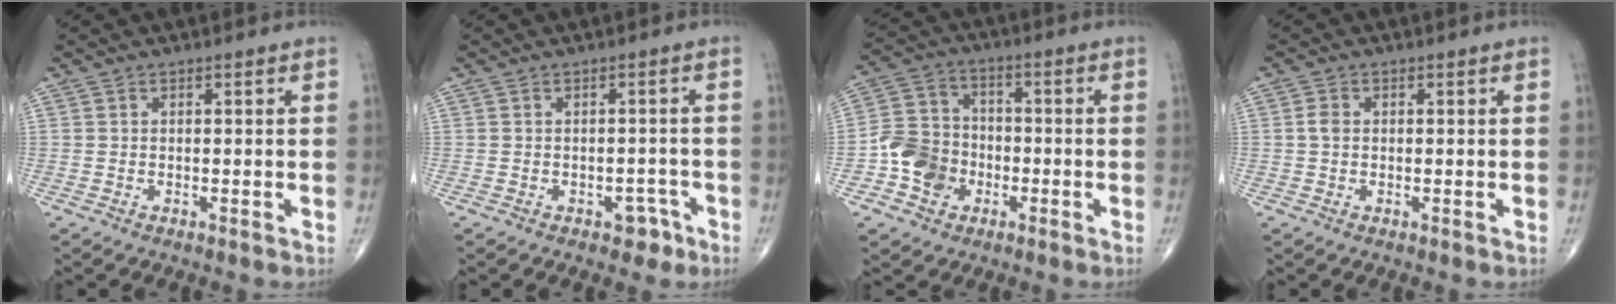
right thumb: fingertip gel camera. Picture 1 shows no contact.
{"total": 2.8, "force": [-1.7, 1.9, 1.3], "torque": [0.003, 0.015, -0.019]}
{"total": 9.5, "force": [-3.2, 8.0, 4.0], "torque": [-0.048, 0.026, -0.066]}
{"total": 1.7, "force": [0.1, 1.3, 1.1], "torque": [-0.021, 0.002, -0.001]}